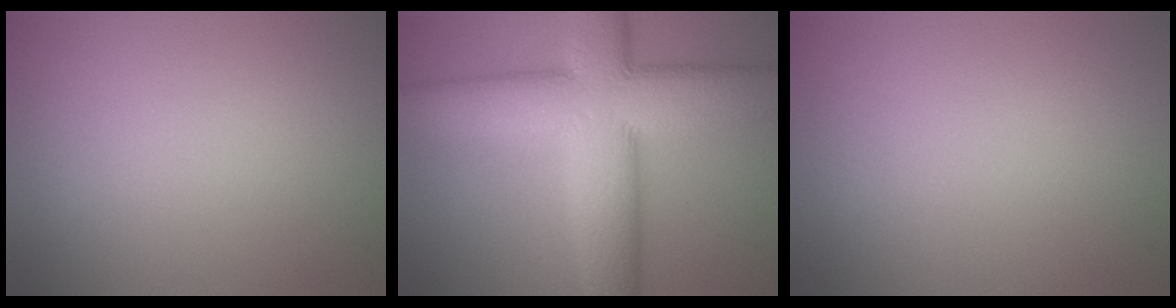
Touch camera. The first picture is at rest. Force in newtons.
{"total": 12.2, "press": 12.2, "slide": 0.6}
{"total": 0.0}